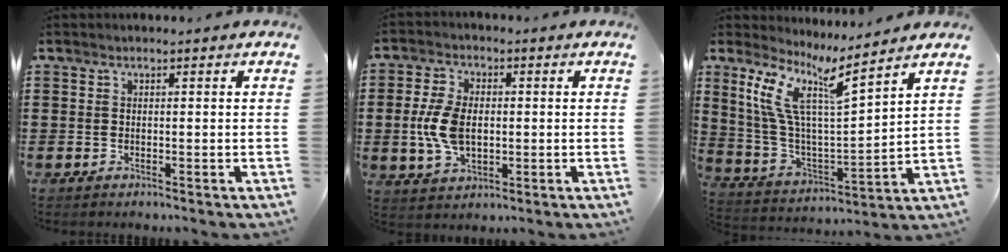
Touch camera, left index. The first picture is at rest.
{"total": 7.7, "force": [-0.3, 4.7, 6.1], "torque": [-0.150, 0.003, -0.012]}
{"total": 10.3, "force": [6.7, 2.0, 7.5], "torque": [-0.177, -0.041, 0.113]}